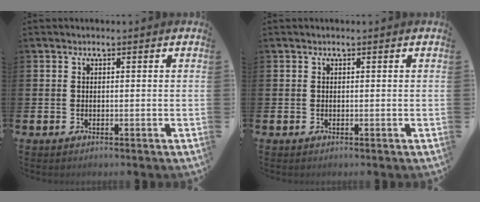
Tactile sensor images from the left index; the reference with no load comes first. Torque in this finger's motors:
{"motor_torque": [-0.13, 0.21, -0.02, 0.00]}